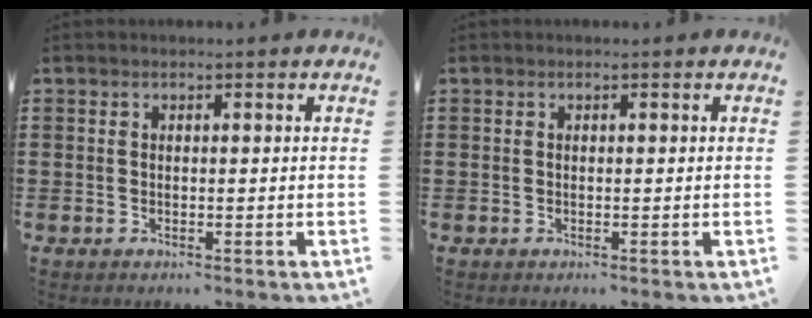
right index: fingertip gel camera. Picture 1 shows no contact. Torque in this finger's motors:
{"motor_torque": [0.01, 0.01, 0.00, 0.00]}